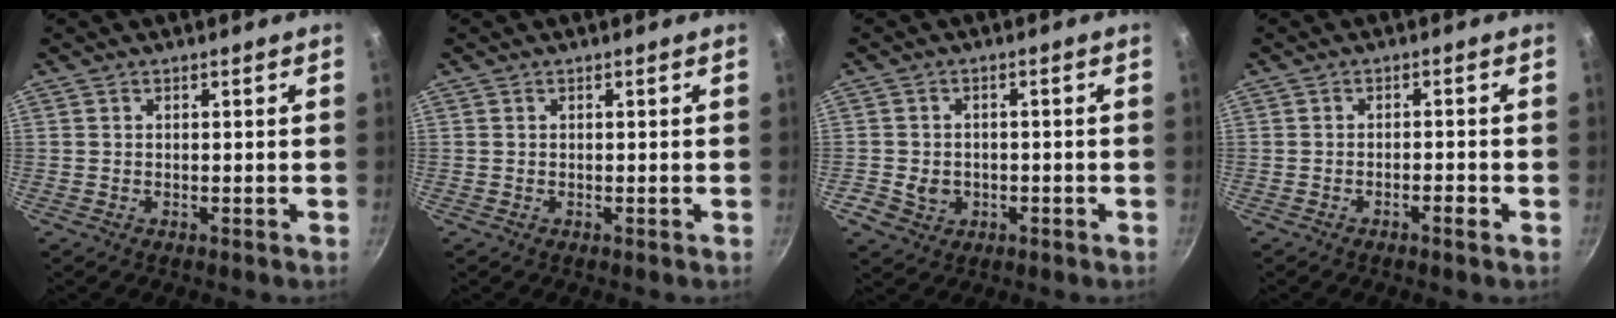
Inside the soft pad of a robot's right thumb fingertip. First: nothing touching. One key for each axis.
{"total": 0.0}
{"total": 4.5, "fx": -1.1, "fy": 4.0, "fz": 1.8, "tx": -0.024, "ty": 0.016, "tz": -0.010}
{"total": 2.0, "fx": -1.2, "fy": 0.4, "fz": 1.6, "tx": -0.027, "ty": 0.012, "tz": -0.020}